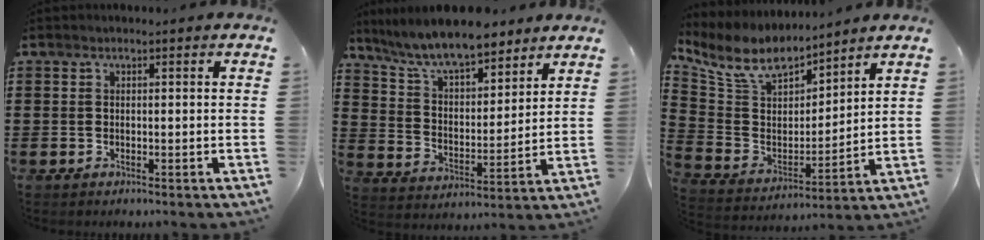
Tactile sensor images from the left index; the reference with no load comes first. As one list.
[{"total": 10.0, "force": [8.7, 2.0, 4.6], "torque": [-0.121, -0.035, 0.158]}, {"total": 9.2, "force": [7.5, 4.0, 3.6], "torque": [-0.112, -0.039, 0.135]}]